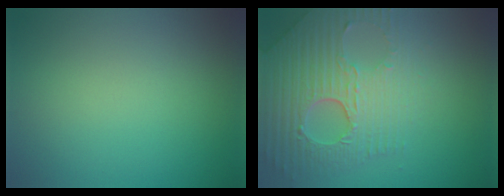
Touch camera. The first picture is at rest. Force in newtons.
{"total": 8.5, "press": 5.8, "slide": 6.2}